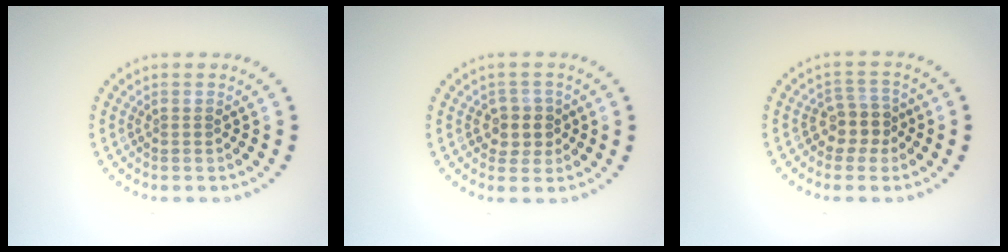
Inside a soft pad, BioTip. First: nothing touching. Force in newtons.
{"total": 2.3, "press": 2.0, "slide": 1.0}
{"total": 2.7, "press": 2.1, "slide": 1.6}